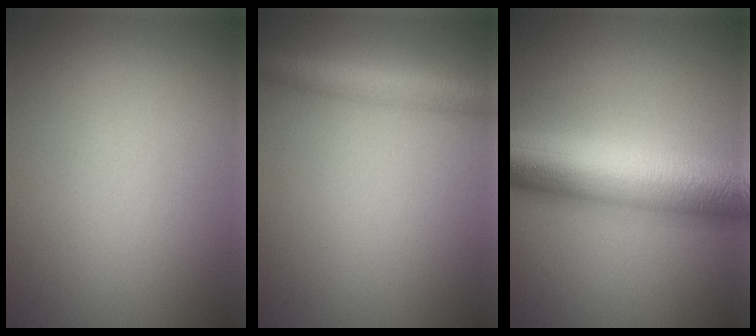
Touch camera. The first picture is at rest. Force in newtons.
{"total": 3.5, "press": 3.5, "slide": 0.1}
{"total": 10.9, "press": 10.9, "slide": 0.2}